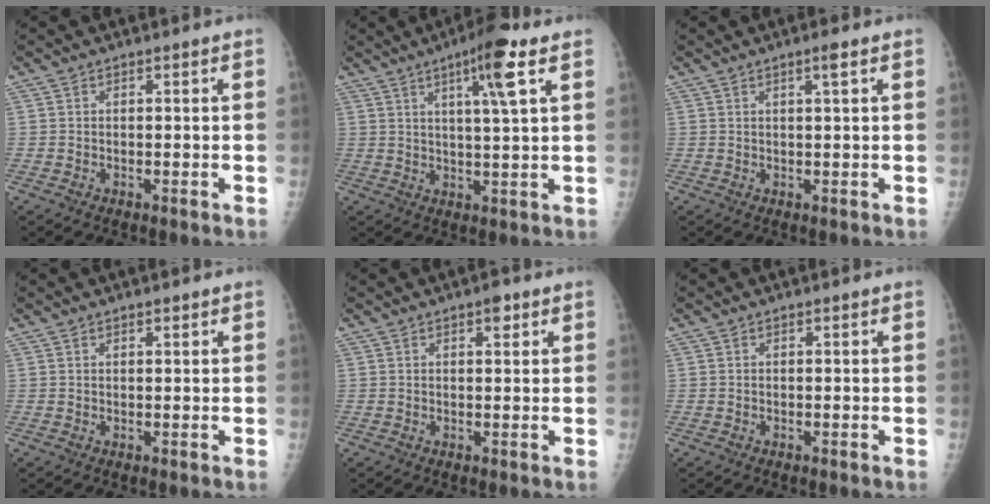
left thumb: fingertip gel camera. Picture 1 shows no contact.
{"total": 8.7, "force": [4.3, 0.7, 7.6], "torque": [-0.123, -0.018, 0.066]}
{"total": 1.8, "force": [0.9, -0.1, 1.6], "torque": [-0.027, -0.003, 0.015]}
{"total": 0.9, "force": [0.6, 0.3, 0.5], "torque": [-0.007, -0.002, 0.010]}
{"total": 2.2, "force": [1.2, 0.9, 1.5], "torque": [-0.014, -0.003, 0.015]}
{"total": 0.0}